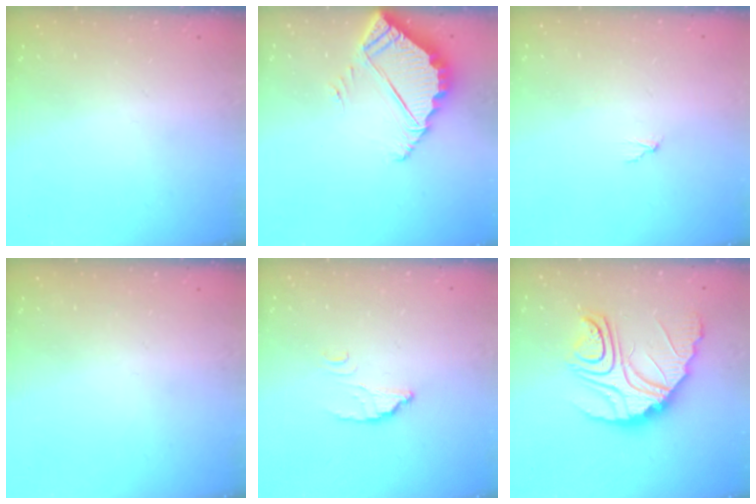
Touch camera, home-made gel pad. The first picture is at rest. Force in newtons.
{"total": 5.8, "press": 5.8, "slide": 0.2}
{"total": 2.0, "press": 2.0, "slide": 0.1}
{"total": 0.0}
{"total": 3.1, "press": 3.1, "slide": 0.4}
{"total": 16.8, "press": 16.8, "slide": 1.3}